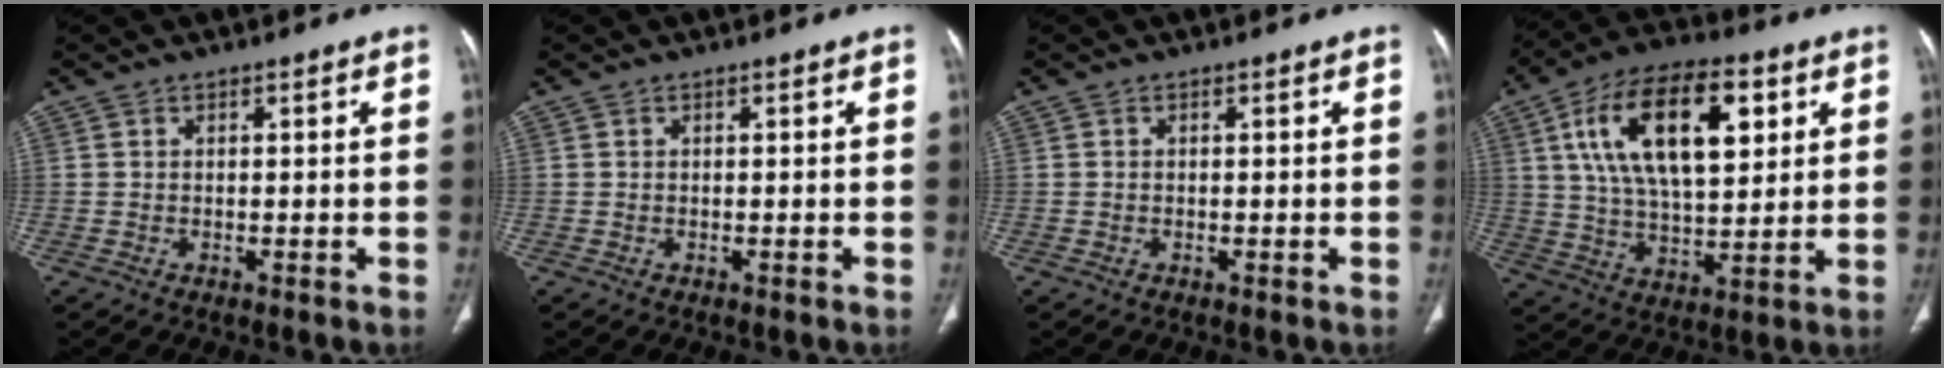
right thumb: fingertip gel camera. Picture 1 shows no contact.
{"total": 0.0}
{"total": 0.0}
{"total": 21.3, "force": [7.2, 10.3, 17.2], "torque": [-0.279, -0.009, 0.123]}